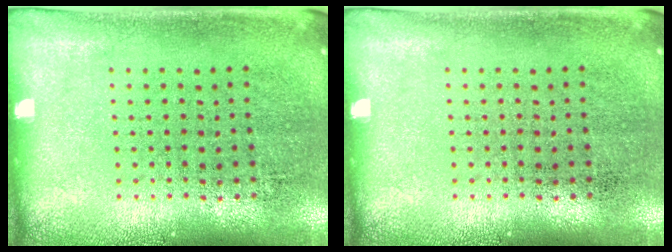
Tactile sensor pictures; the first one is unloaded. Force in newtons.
{"total": 0.0}